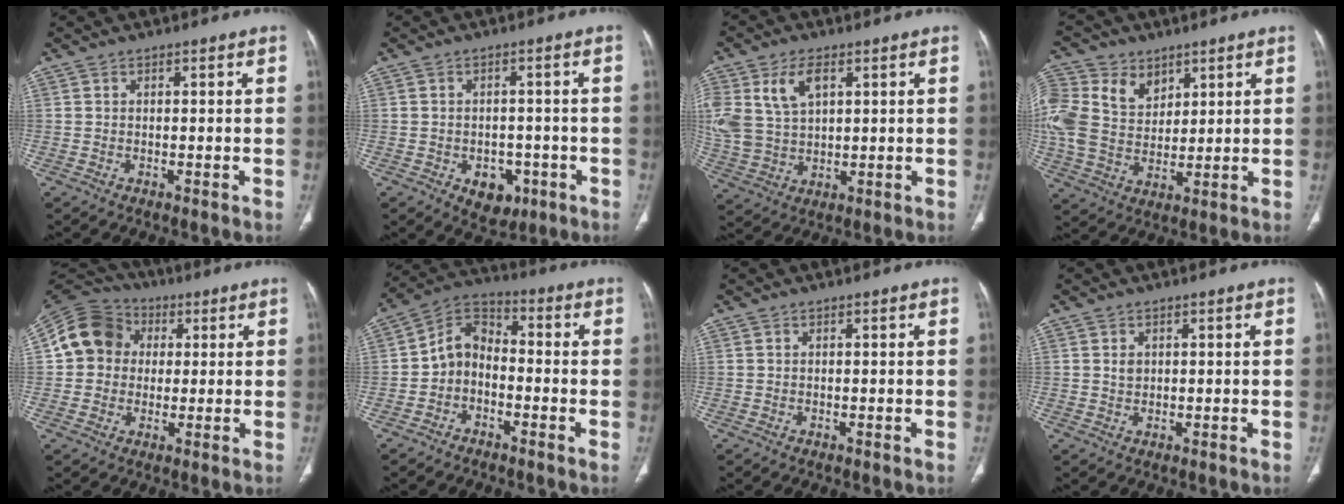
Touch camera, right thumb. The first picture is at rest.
{"total": 6.2, "force": [-2.6, 4.5, 3.5], "torque": [-0.021, 0.012, -0.025]}
{"total": 11.8, "force": [4.4, 7.3, 8.1], "torque": [-0.173, -0.006, 0.098]}
{"total": 16.5, "force": [6.3, 12.2, 9.2], "torque": [-0.208, 0.001, 0.125]}
{"total": 11.9, "force": [1.8, 10.4, 5.4], "torque": [-0.091, 0.022, 0.021]}
{"total": 7.9, "force": [-2.2, 6.1, 4.6], "torque": [-0.063, 0.039, -0.057]}
{"total": 0.0}
{"total": 1.4, "force": [0.4, 1.1, 0.8], "torque": [-0.010, -0.003, 0.012]}